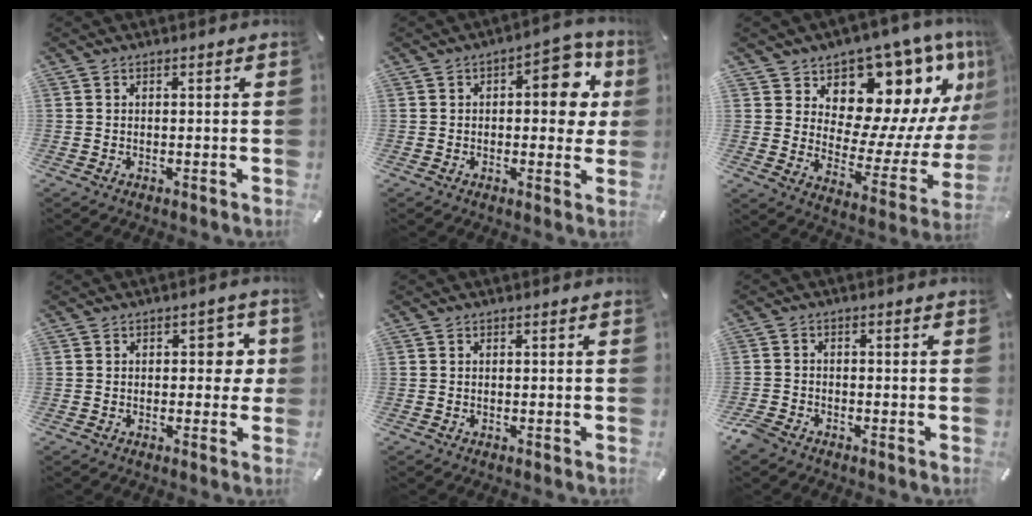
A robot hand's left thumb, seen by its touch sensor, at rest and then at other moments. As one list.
[{"total": 11.5, "force": [2.6, 6.1, 9.4], "torque": [-0.096, -0.011, 0.035]}, {"total": 14.5, "force": [9.4, 8.3, 7.2], "torque": [-0.081, -0.114, 0.154]}, {"total": 5.0, "force": [0.7, 3.2, 3.8], "torque": [-0.035, -0.002, 0.000]}, {"total": 0.0}, {"total": 2.8, "force": [-2.1, 1.5, 1.0], "torque": [-0.028, 0.007, -0.045]}]